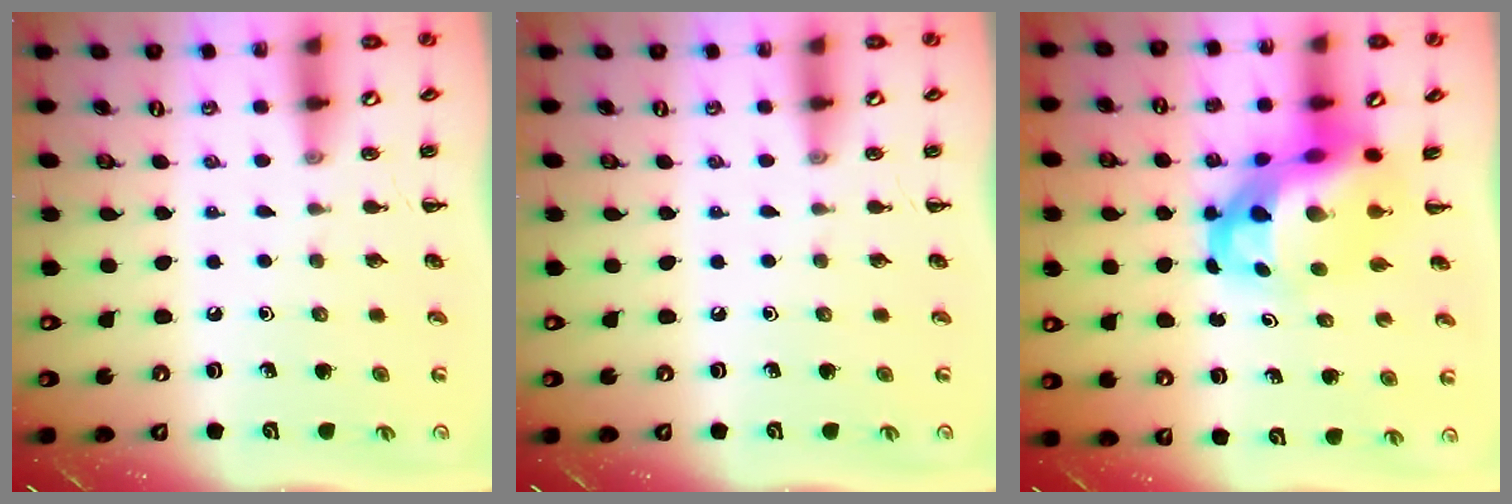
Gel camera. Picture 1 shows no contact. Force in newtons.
{"total": 0.0}
{"total": 10.2, "press": 9.8, "slide": 2.8}